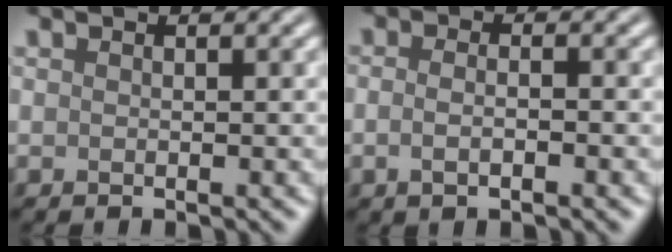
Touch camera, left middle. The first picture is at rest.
{"total": 2.8, "force": [-0.5, 1.3, 2.4], "torque": [-0.024, -0.002, -0.015]}